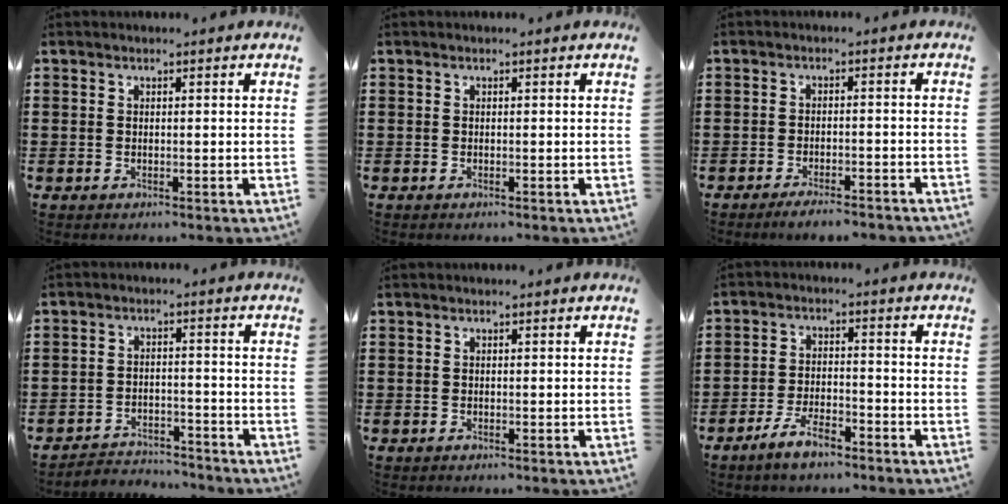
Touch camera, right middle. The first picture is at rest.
{"total": 0.0}
{"total": 2.9, "force": [-2.7, 0.1, 1.1], "torque": [-0.017, 0.004, -0.053]}
{"total": 3.8, "force": [-3.7, 0.8, -0.2], "torque": [-0.006, 0.003, -0.082]}
{"total": 0.0}
{"total": 6.0, "force": [-4.6, 1.8, 3.5], "torque": [-0.074, 0.005, -0.089]}